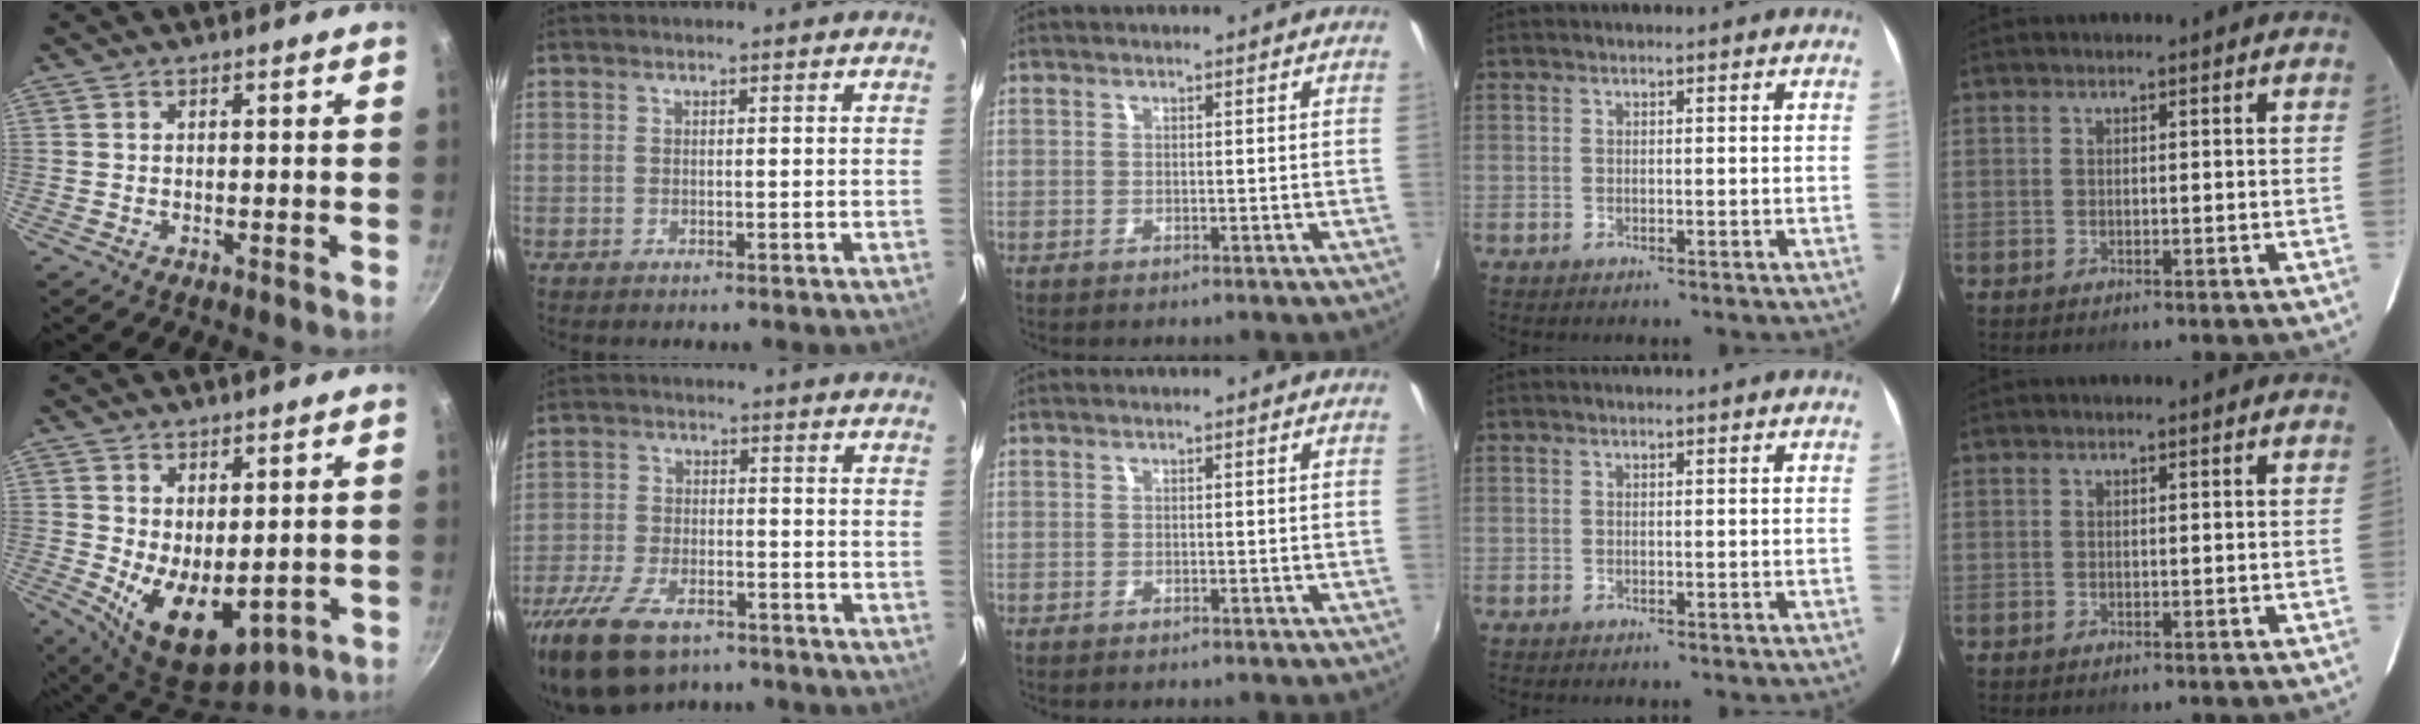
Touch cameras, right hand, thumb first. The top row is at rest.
{"thumb": {"total": 11.0, "force": [0.1, 6.5, 8.9], "torque": [-0.117, -0.029, 0.026]}, "index": {"total": 15.3, "force": [-10.7, 7.2, 8.2], "torque": [-0.193, -0.027, -0.192]}}